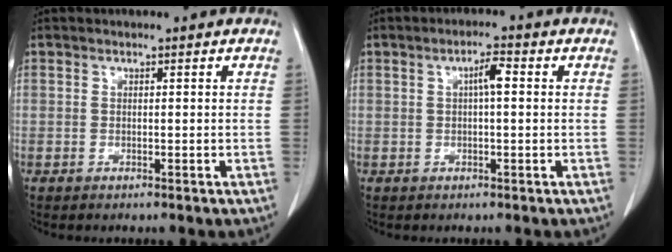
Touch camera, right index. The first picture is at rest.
{"total": 2.9, "force": [0.5, 0.5, 2.8], "torque": [-0.049, 0.007, 0.007]}